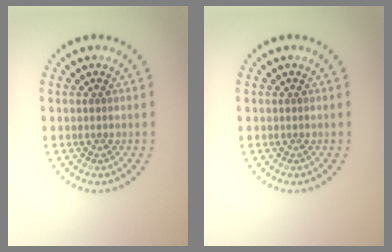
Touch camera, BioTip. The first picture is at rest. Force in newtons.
{"total": 0.0}